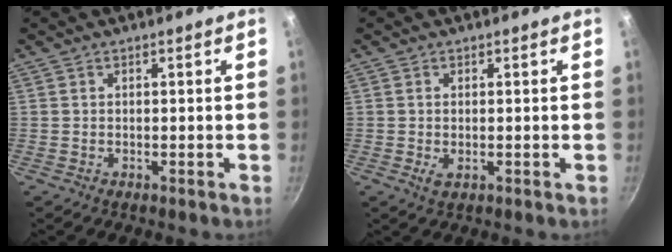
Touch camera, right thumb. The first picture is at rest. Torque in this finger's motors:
{"motor_torque": [-0.49, 0.13, 0.19, 0.45, 0.10]}